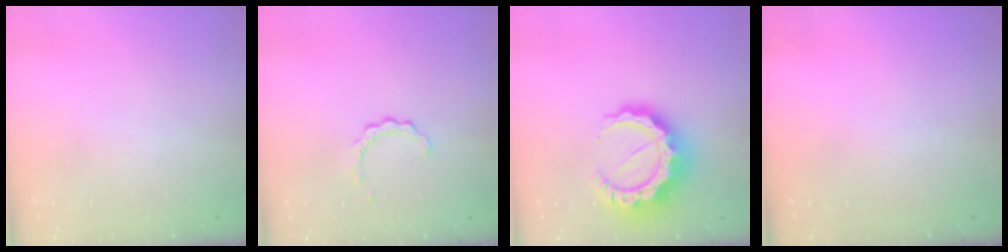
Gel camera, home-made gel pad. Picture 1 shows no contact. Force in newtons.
{"total": 2.2, "press": 2.2, "slide": 0.2}
{"total": 15.2, "press": 15.1, "slide": 1.3}
{"total": 0.0}